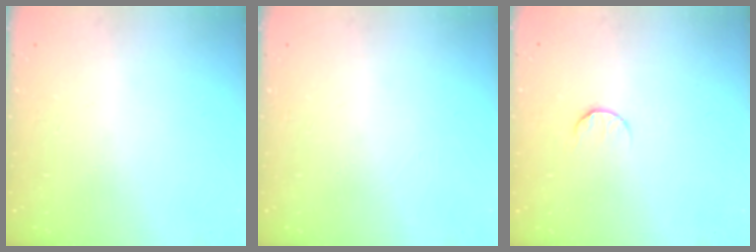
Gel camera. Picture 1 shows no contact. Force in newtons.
{"total": 0.0}
{"total": 6.3, "press": 6.3, "slide": 0.7}